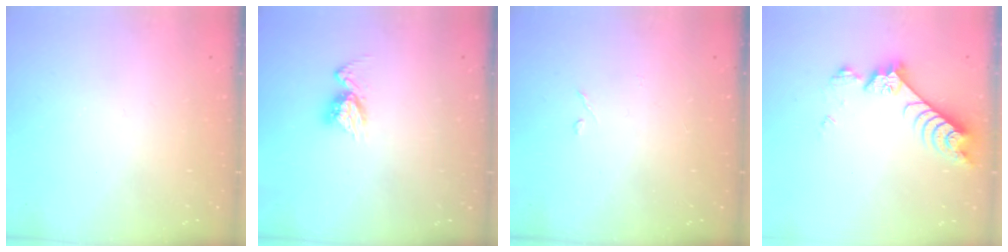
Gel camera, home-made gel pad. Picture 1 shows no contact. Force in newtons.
{"total": 6.7, "press": 6.7, "slide": 0.6}
{"total": 3.1, "press": 3.0, "slide": 0.4}
{"total": 8.2, "press": 8.1, "slide": 0.6}